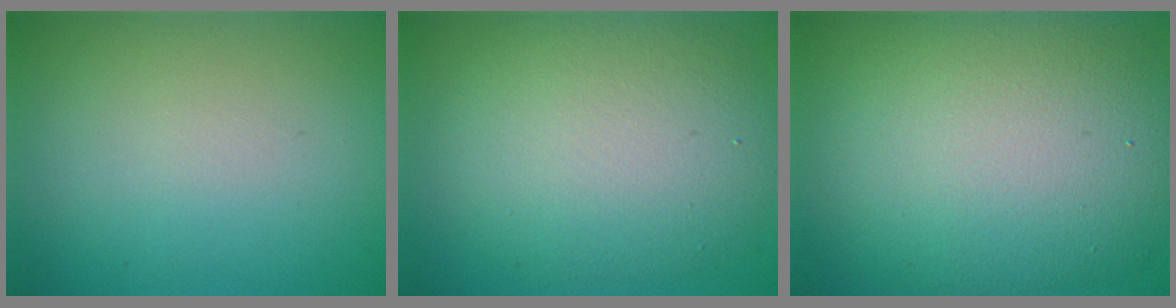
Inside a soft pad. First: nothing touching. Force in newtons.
{"total": 8.1, "press": 8.1, "slide": 0.5}
{"total": 12.5, "press": 12.4, "slide": 1.2}